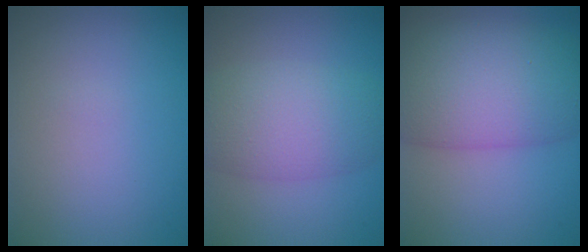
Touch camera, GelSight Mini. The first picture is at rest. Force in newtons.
{"total": 6.3, "press": 6.3, "slide": 0.3}
{"total": 10.3, "press": 10.3, "slide": 0.2}